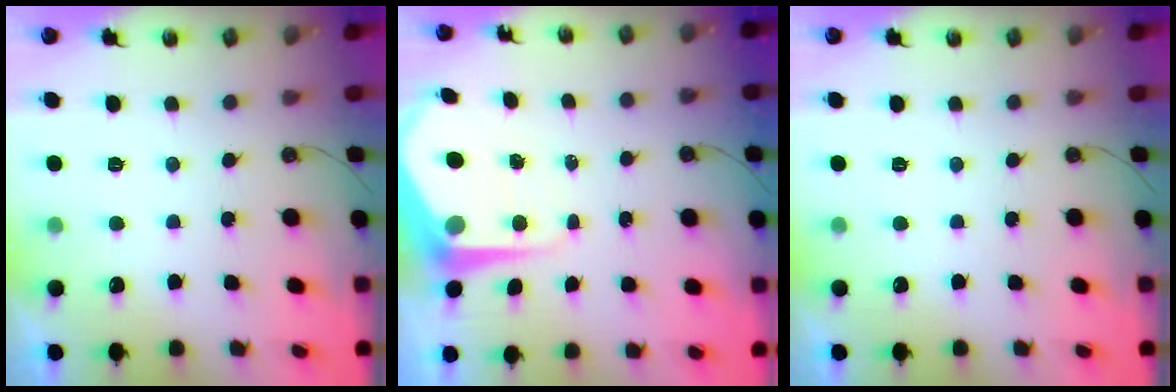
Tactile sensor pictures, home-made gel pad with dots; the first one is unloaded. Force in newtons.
{"total": 7.7, "press": 7.6, "slide": 0.6}
{"total": 0.0}